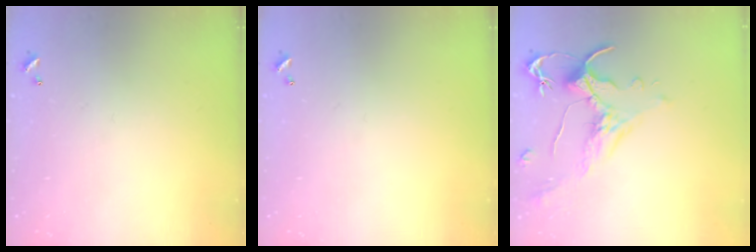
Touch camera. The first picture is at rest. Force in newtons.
{"total": 0.0}
{"total": 1.5, "press": 1.0, "slide": 1.1}